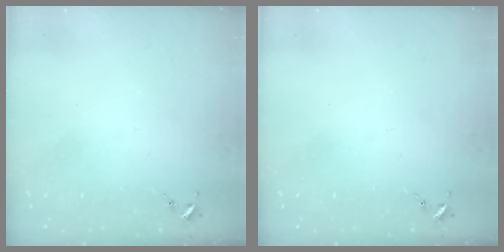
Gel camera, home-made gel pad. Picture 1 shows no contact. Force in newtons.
{"total": 0.0}